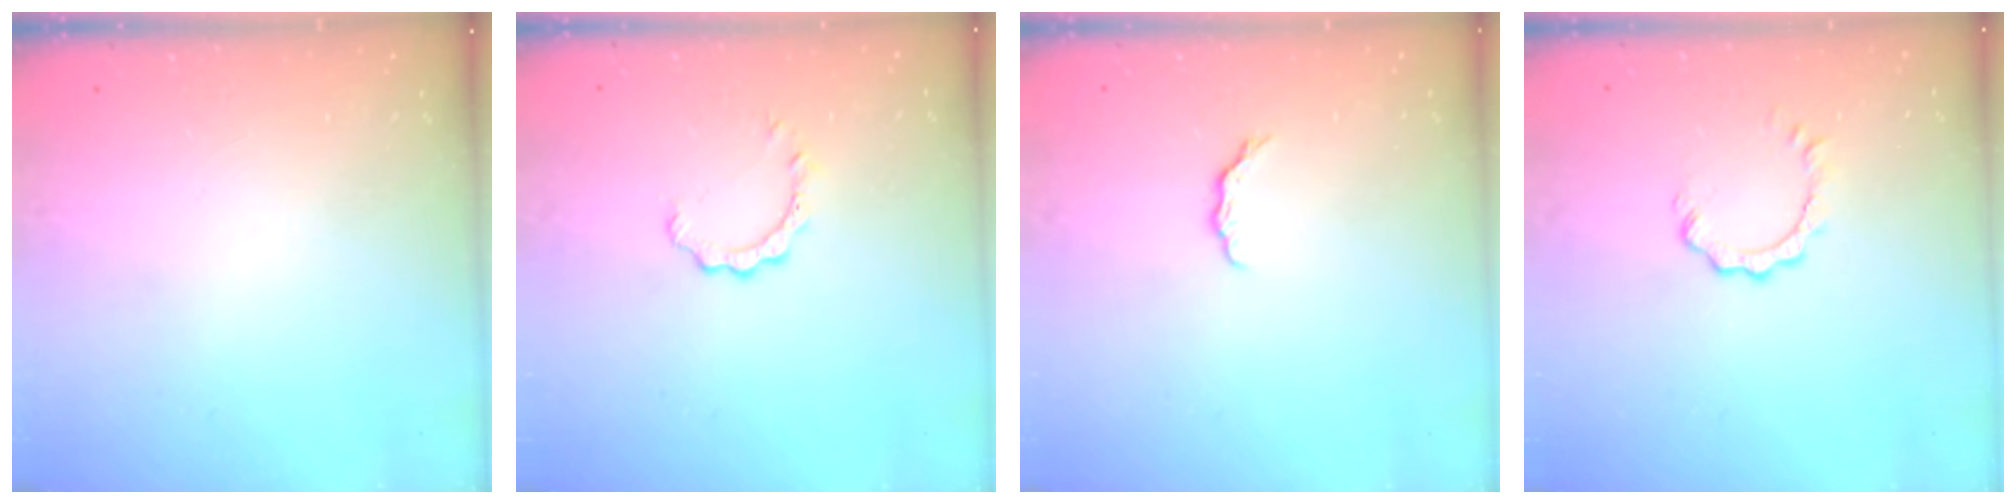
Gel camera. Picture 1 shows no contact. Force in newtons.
{"total": 2.2, "press": 2.2, "slide": 0.1}
{"total": 3.9, "press": 3.9, "slide": 0.5}
{"total": 2.8, "press": 2.8, "slide": 0.3}